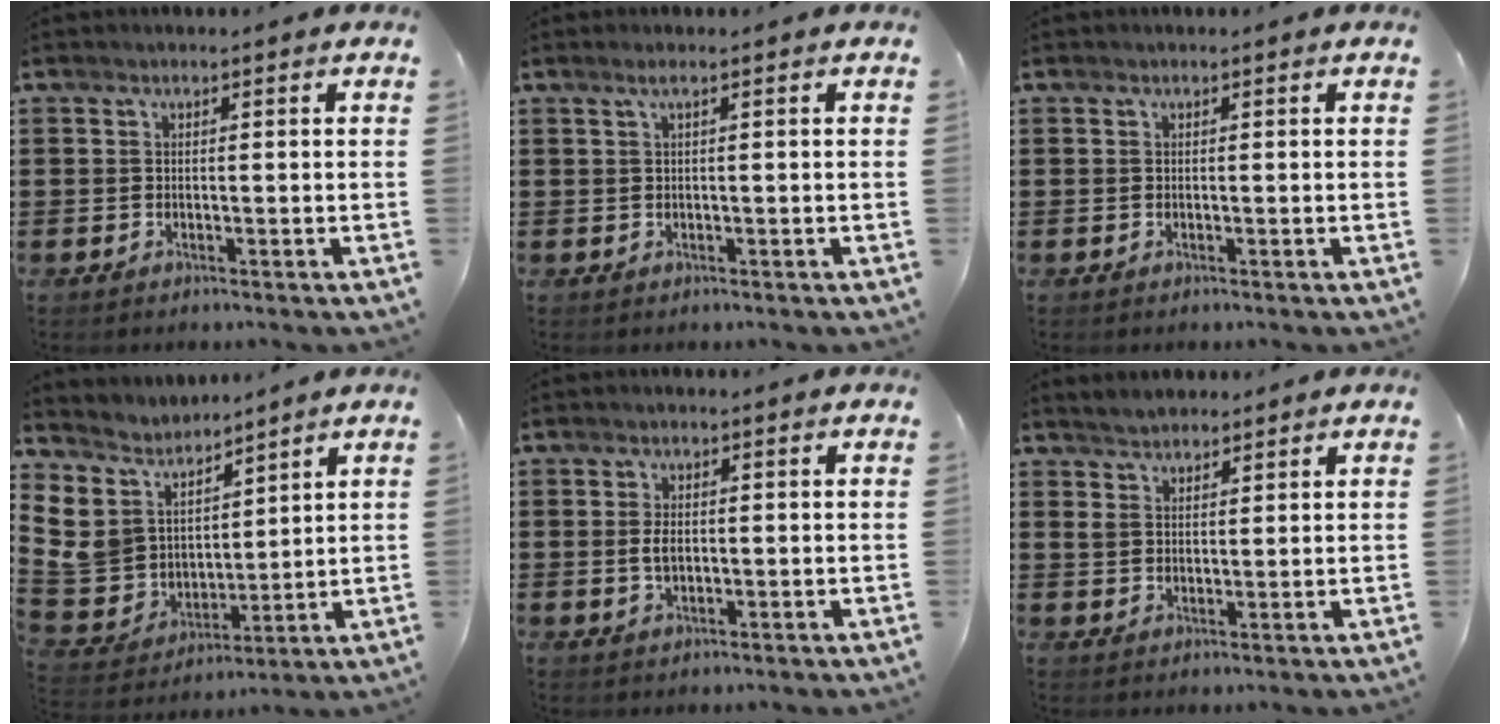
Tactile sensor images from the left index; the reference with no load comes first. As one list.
[{"total": 1.1, "force": [0.3, 0.0, 1.1], "torque": [-0.019, -0.003, 0.005]}, {"total": 0.0}, {"total": 7.7, "force": [3.9, 6.5, 1.3], "torque": [-0.090, -0.033, 0.075]}, {"total": 2.7, "force": [0.2, 1.3, 2.3], "torque": [-0.047, 0.005, 0.002]}, {"total": 2.9, "force": [2.5, 1.5, 0.5], "torque": [-0.018, 0.007, 0.047]}]